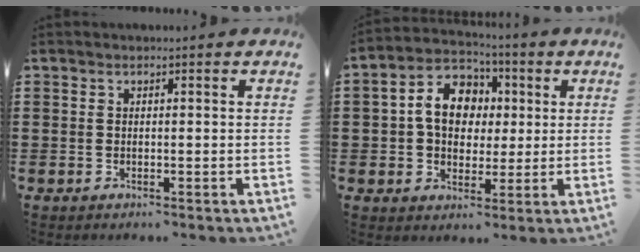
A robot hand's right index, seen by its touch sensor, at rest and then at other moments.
{"total": 8.9, "force": [1.1, 6.8, 5.7], "torque": [-0.120, 0.017, 0.016]}